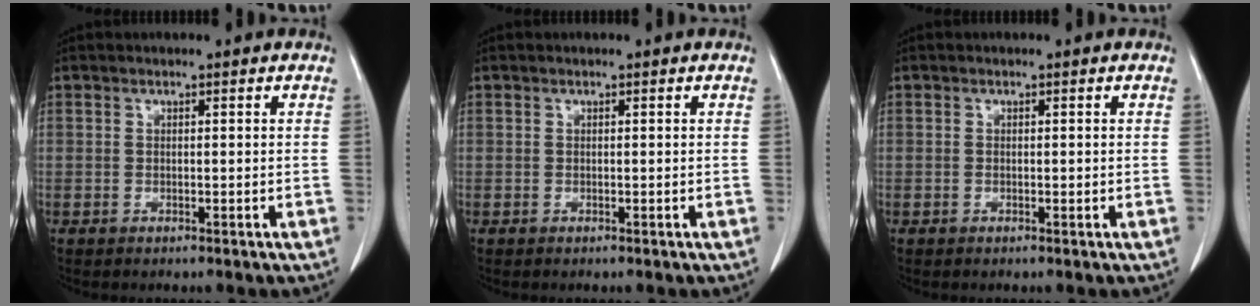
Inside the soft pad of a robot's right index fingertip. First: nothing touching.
{"total": 0.0}
{"total": 0.6, "force": [-0.1, 0.3, 0.5], "torque": [-0.010, -0.002, 0.000]}